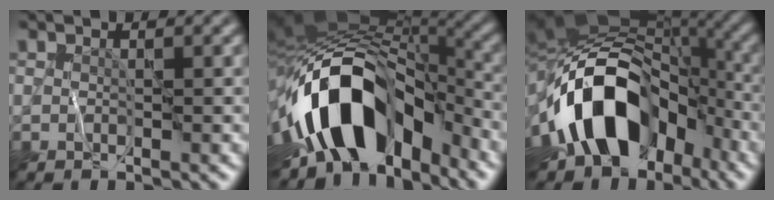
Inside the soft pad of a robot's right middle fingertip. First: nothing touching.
{"total": 14.3, "force": [-5.1, 8.4, 10.3], "torque": [-0.173, 0.010, -0.088]}
{"total": 14.8, "force": [-5.4, 9.6, 9.9], "torque": [-0.150, 0.010, -0.099]}